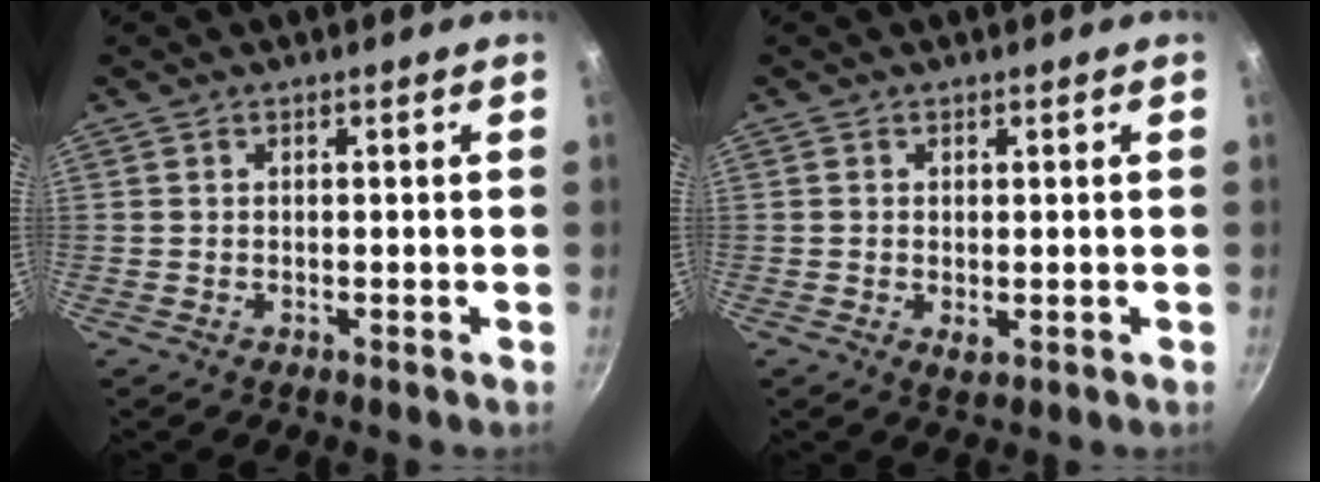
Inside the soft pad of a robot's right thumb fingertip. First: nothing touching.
{"total": 1.7, "force": [0.0, 1.0, 1.3], "torque": [-0.023, -0.005, 0.000]}